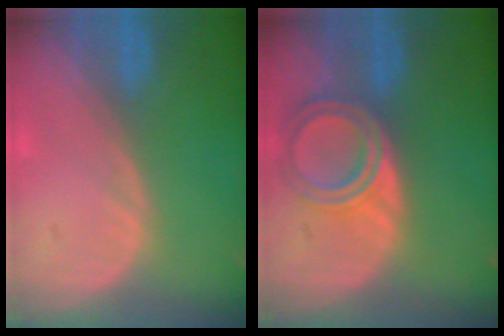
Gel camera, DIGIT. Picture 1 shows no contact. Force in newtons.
{"total": 6.4, "press": 5.8, "slide": 2.9}